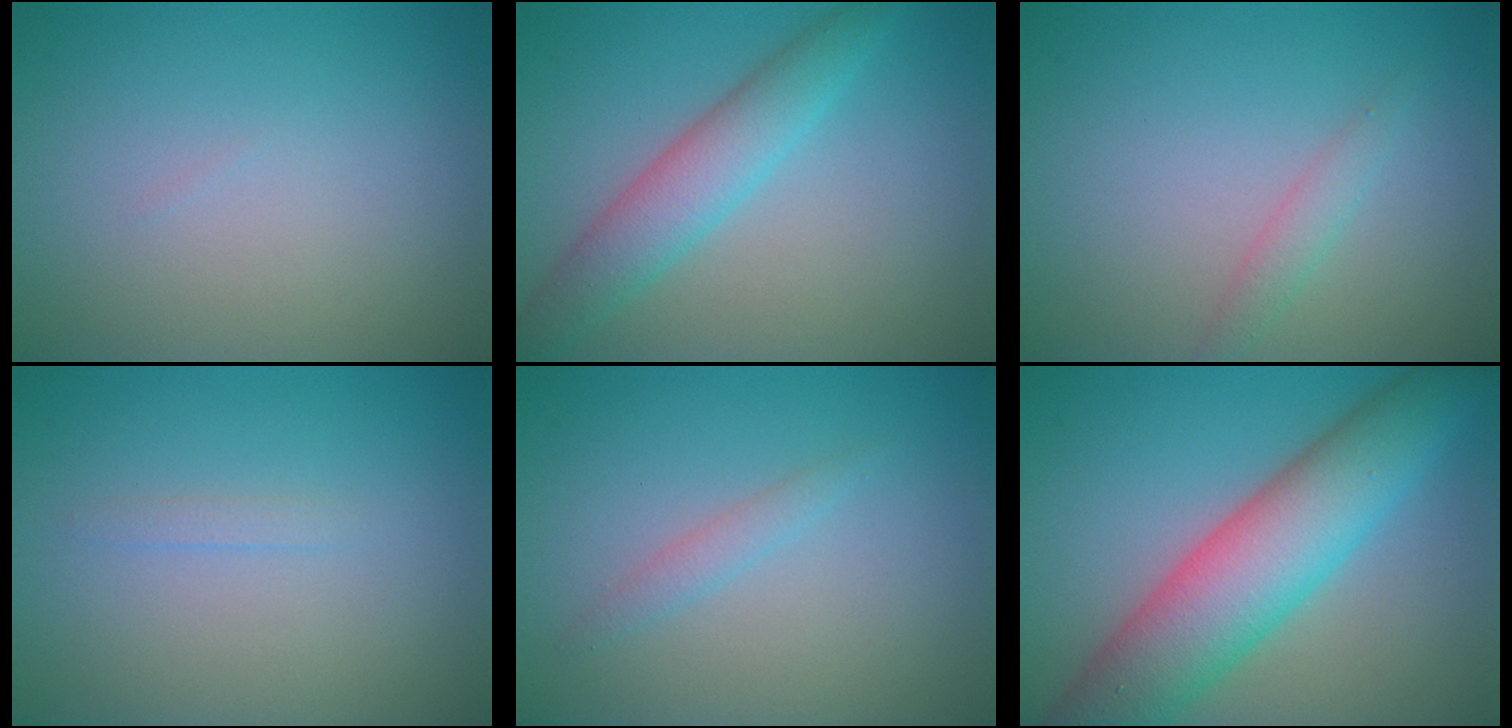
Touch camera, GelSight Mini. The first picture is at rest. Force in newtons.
{"total": 4.1, "press": 4.1, "slide": 0.1}
{"total": 1.3, "press": 1.3, "slide": 0.0}
{"total": 0.6, "press": 0.6, "slide": 0.1}
{"total": 1.1, "press": 1.1, "slide": 0.1}
{"total": 9.3, "press": 9.3, "slide": 0.3}